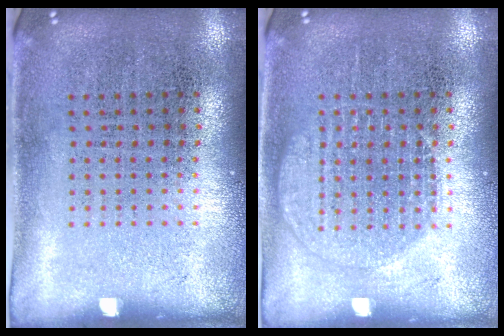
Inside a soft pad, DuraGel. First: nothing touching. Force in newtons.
{"total": 1.9, "press": 1.9, "slide": 0.3}